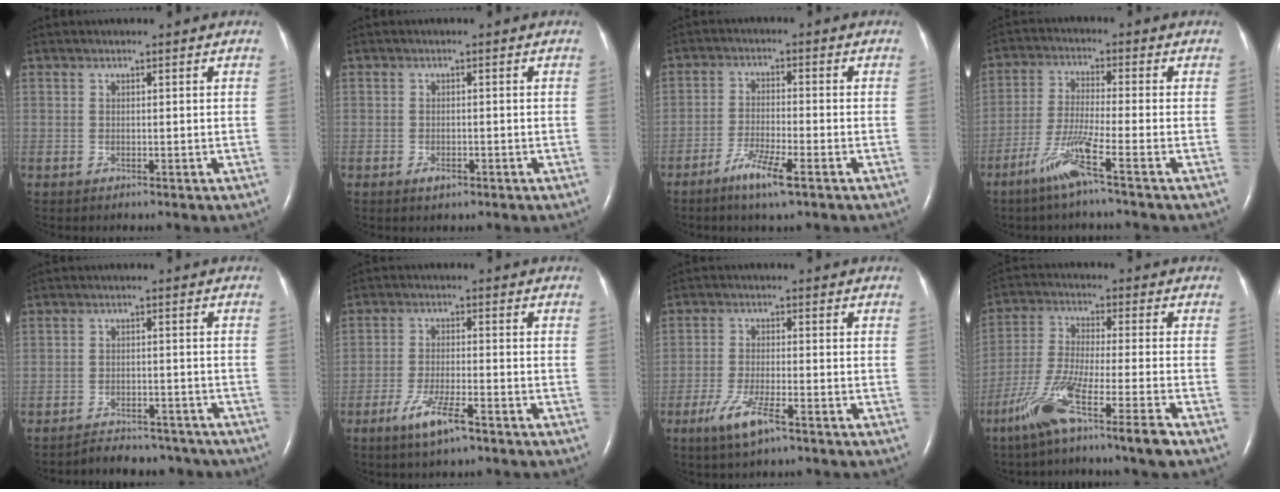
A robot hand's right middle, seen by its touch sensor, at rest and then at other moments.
{"total": 1.4, "force": [-0.8, 0.7, 0.9], "torque": [-0.018, -0.001, -0.009]}
{"total": 5.8, "force": [-3.6, 0.2, 4.6], "torque": [-0.098, -0.012, -0.067]}
{"total": 7.2, "force": [-4.4, -1.1, 5.6], "torque": [-0.115, -0.020, -0.094]}
{"total": 8.8, "force": [-8.1, 3.2, 1.2], "torque": [-0.014, 0.008, -0.099]}
{"total": 6.1, "force": [-3.8, 0.7, 4.7], "torque": [-0.104, -0.011, -0.067]}
{"total": 6.0, "force": [-3.5, 0.9, 4.8], "torque": [-0.110, -0.013, -0.063]}
{"total": 11.8, "force": [-7.4, -0.6, 9.2], "torque": [-0.186, -0.031, -0.143]}